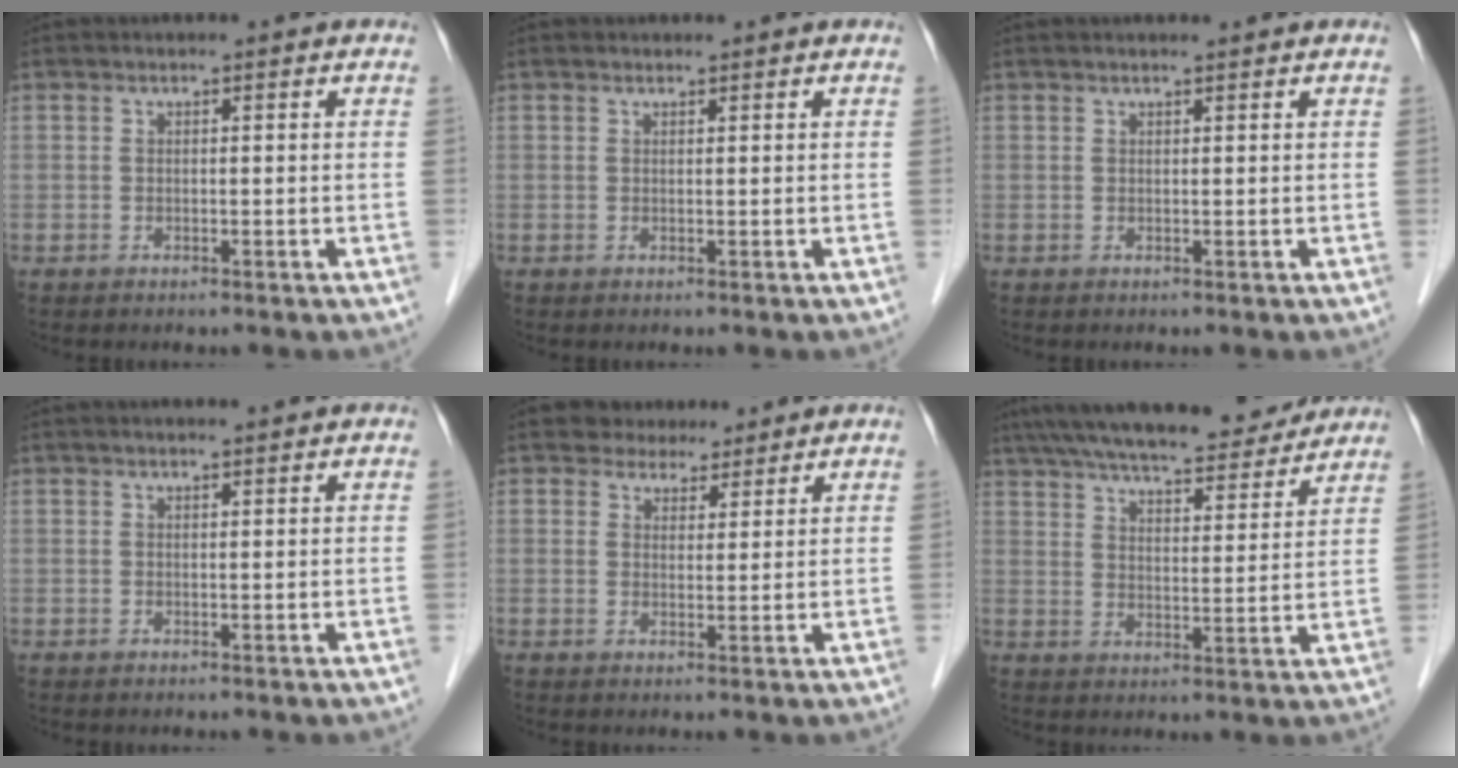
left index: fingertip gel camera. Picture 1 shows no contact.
{"total": 0.0}
{"total": 0.8, "force": [0.8, 0.0, 0.2], "torque": [-0.005, 0.004, 0.014]}
{"total": 1.4, "force": [1.3, 0.1, 0.4], "torque": [-0.005, 0.008, 0.021]}
{"total": 3.9, "force": [3.3, 2.0, 0.5], "torque": [0.000, 0.002, 0.049]}
{"total": 19.1, "force": [17.0, 3.7, 7.9], "torque": [-0.133, 0.019, 0.241]}